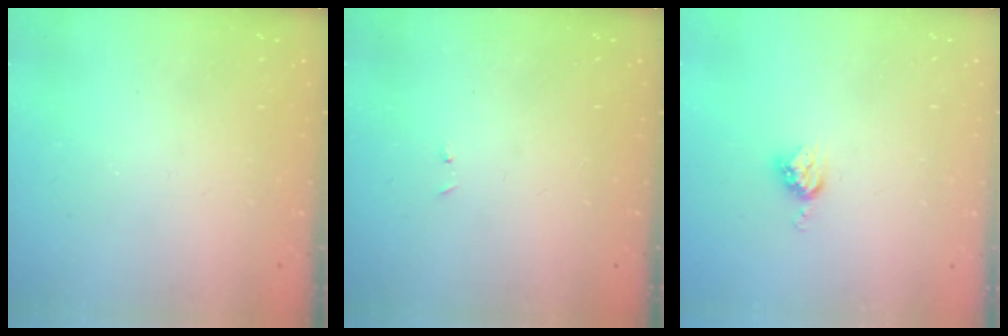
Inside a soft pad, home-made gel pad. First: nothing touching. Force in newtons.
{"total": 2.9, "press": 2.9, "slide": 0.4}
{"total": 5.1, "press": 5.1, "slide": 0.1}